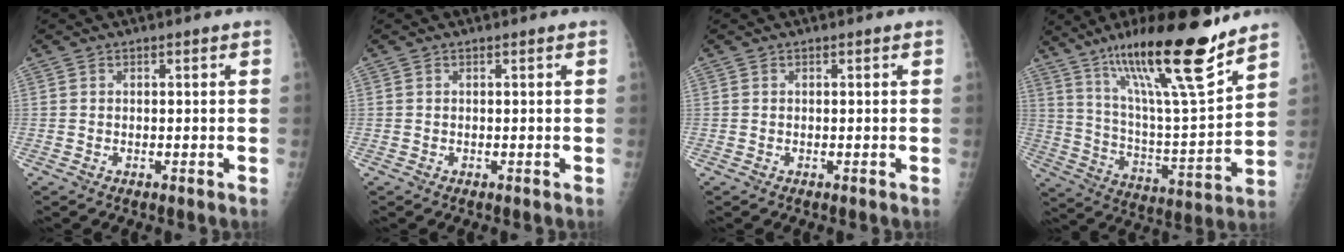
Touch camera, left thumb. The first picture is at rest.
{"total": 0.0}
{"total": 0.0}
{"total": 24.0, "force": [16.6, 3.4, 17.1], "torque": [-0.266, -0.073, 0.284]}